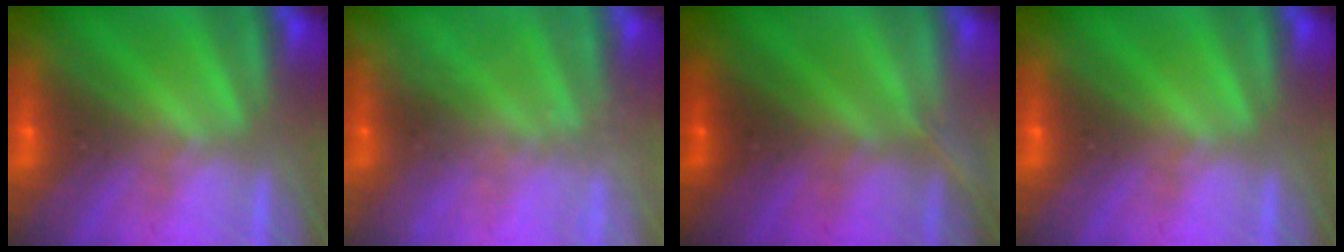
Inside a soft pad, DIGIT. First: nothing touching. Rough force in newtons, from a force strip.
{"total": 2.2}
{"total": 1.4}
{"total": 0.0}